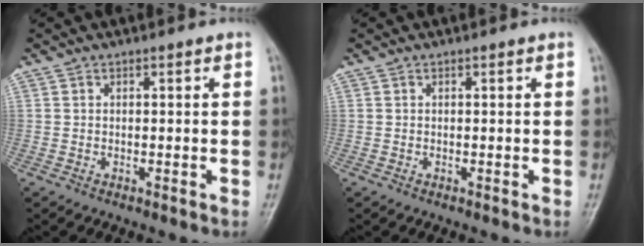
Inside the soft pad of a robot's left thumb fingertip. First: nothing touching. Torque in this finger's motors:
{"motor_torque": [0.01, 0.01, -0.07, -0.07, 0.00]}